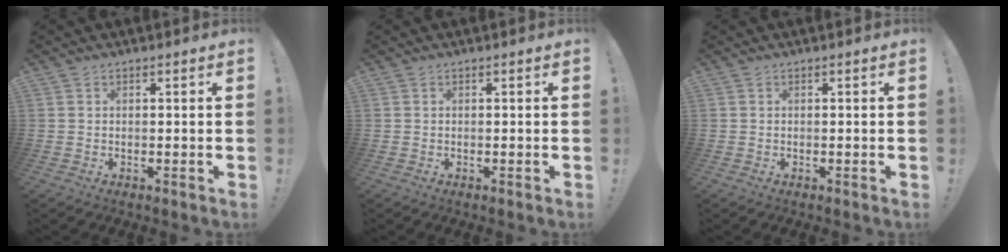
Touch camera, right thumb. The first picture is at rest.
{"total": 0.0}
{"total": 0.0}